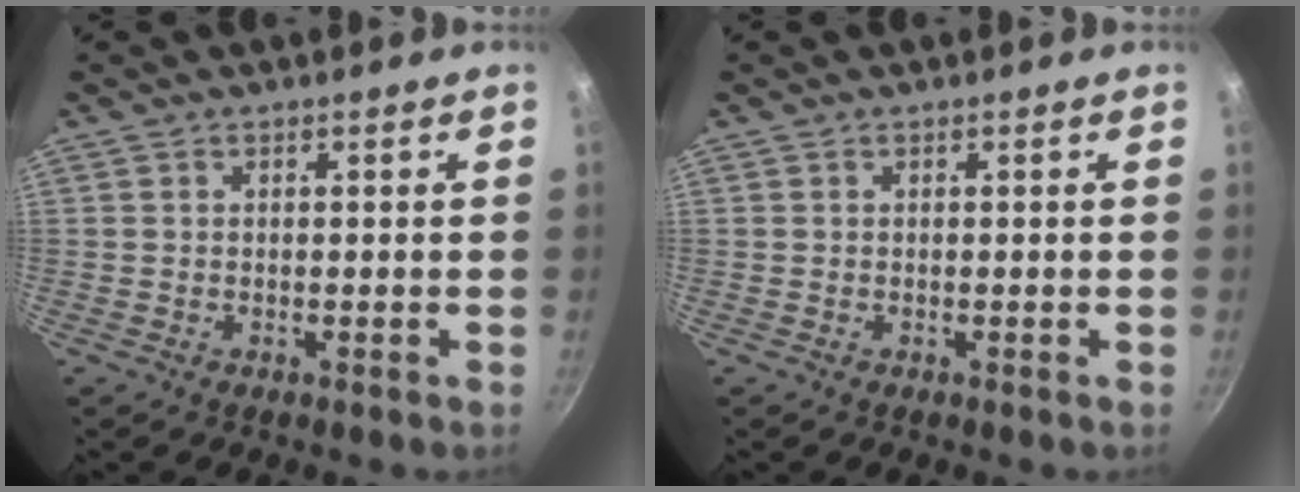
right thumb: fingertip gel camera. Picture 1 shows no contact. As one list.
[{"total": 0.0}]